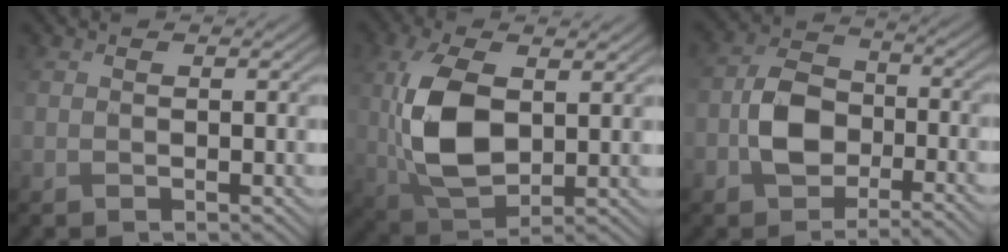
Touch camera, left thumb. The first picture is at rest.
{"total": 10.2, "force": [1.2, 5.1, 8.7], "torque": [-0.200, -0.004, 0.026]}
{"total": 6.9, "force": [-3.4, 4.1, 4.4], "torque": [-0.084, 0.006, -0.078]}